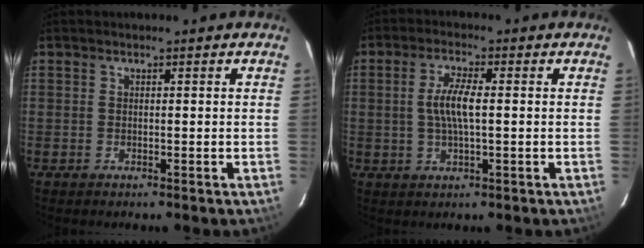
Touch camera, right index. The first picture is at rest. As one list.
[{"total": 5.8, "force": [0.2, 1.5, 5.6], "torque": [-0.108, 0.003, 0.007]}]